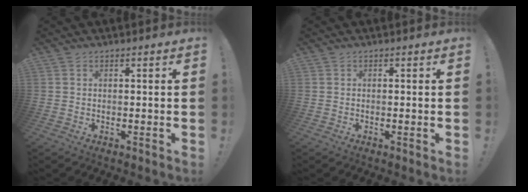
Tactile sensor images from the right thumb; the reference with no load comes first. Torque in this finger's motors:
{"motor_torque": [0.16, -0.05, 0.01, 0.04, -0.05]}